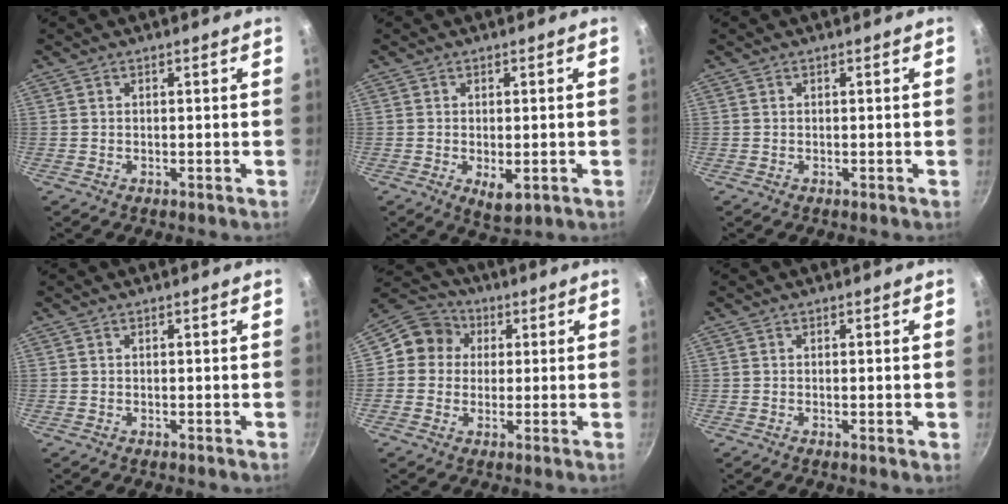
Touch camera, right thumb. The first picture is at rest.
{"total": 4.5, "force": [-1.1, 2.2, 3.8], "torque": [-0.054, -0.012, -0.010]}
{"total": 0.0}
{"total": 0.0}
{"total": 7.6, "force": [0.9, 7.1, 2.8], "torque": [-0.012, 0.014, -0.007]}
{"total": 1.2, "force": [-0.2, 0.2, 1.1], "torque": [-0.018, -0.002, -0.004]}